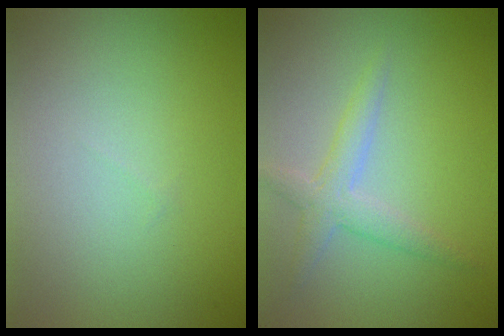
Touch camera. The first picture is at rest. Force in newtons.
{"total": 2.4, "press": 2.4, "slide": 0.1}